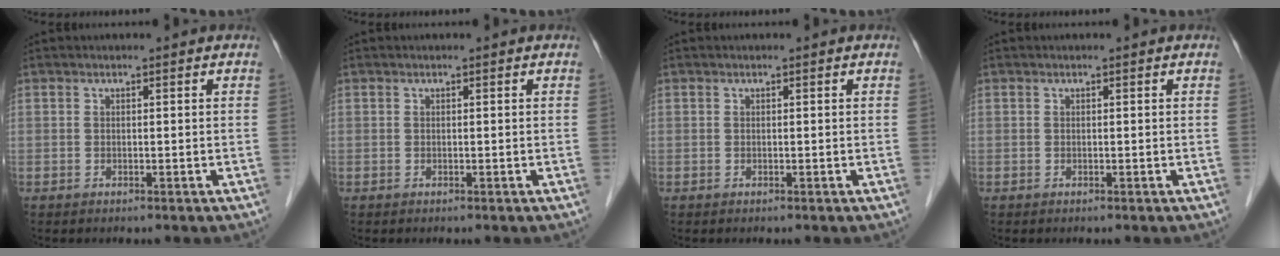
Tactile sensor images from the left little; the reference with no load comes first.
{"total": 0.0}
{"total": 0.0}
{"total": 0.0}